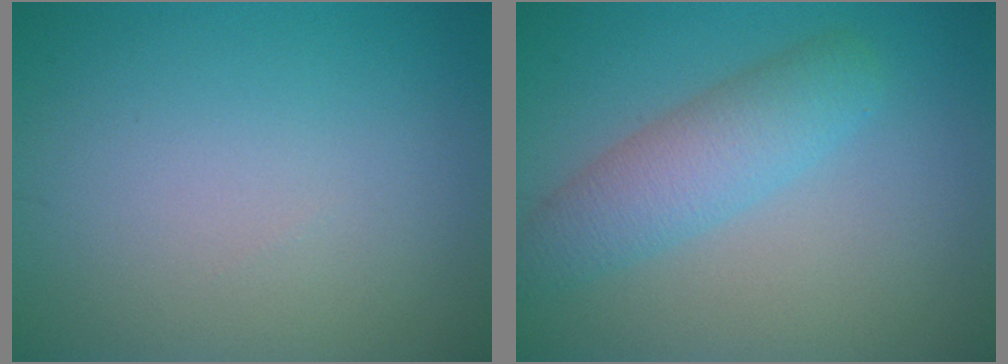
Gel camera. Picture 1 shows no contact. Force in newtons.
{"total": 4.2, "press": 4.2, "slide": 0.1}